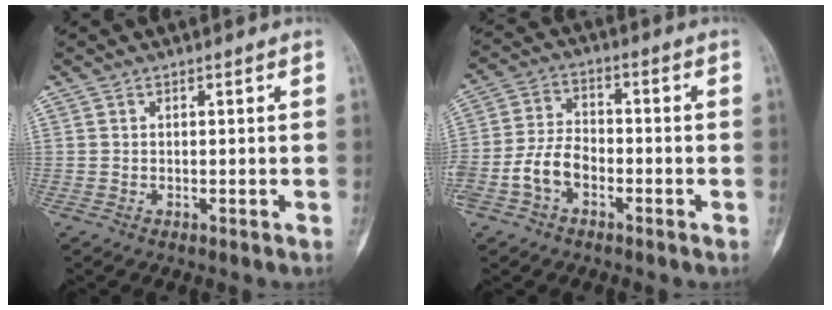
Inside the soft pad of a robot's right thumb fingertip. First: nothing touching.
{"total": 8.0, "force": [-3.2, 5.3, 5.0], "torque": [-0.092, 0.030, -0.067]}